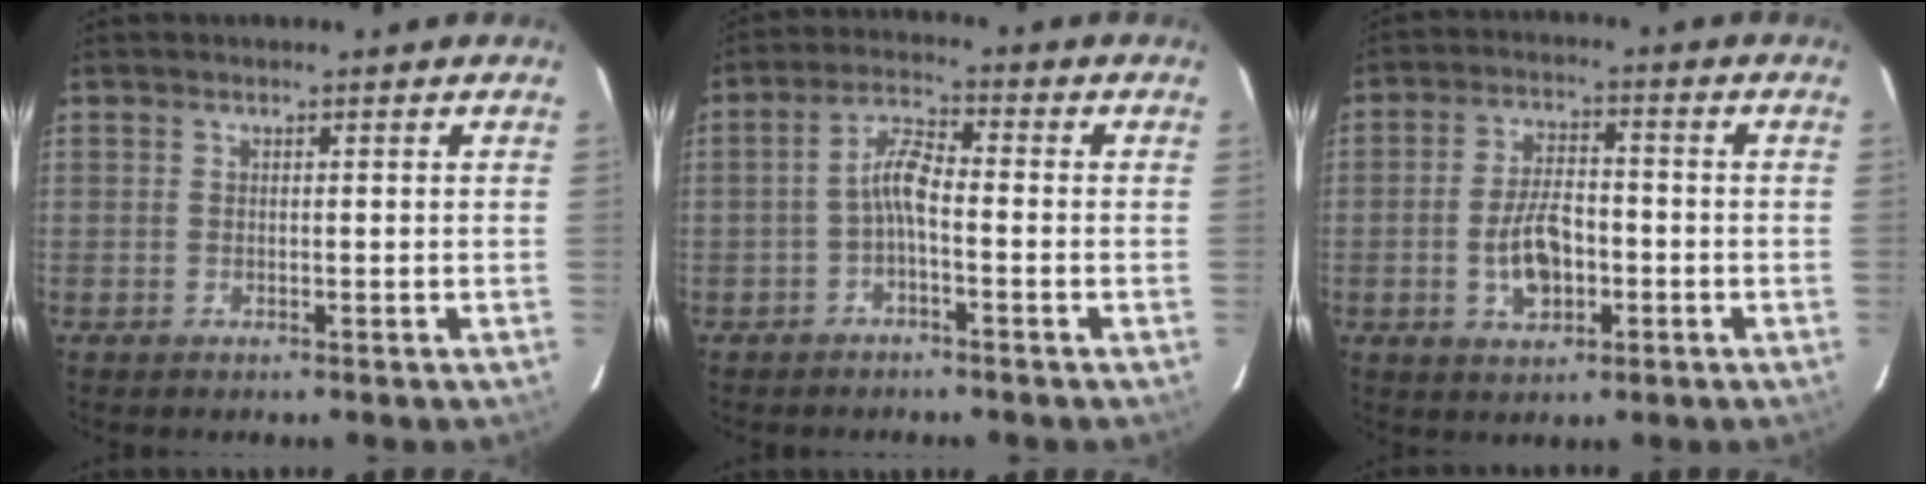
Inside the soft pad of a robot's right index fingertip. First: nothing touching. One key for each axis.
{"total": 4.4, "fx": -1.7, "fy": 1.1, "fz": 3.9, "tx": -0.084, "ty": 0.015, "tz": -0.035}
{"total": 8.4, "fx": -2.2, "fy": 4.5, "fz": 6.7, "tx": -0.127, "ty": 0.008, "tz": -0.031}